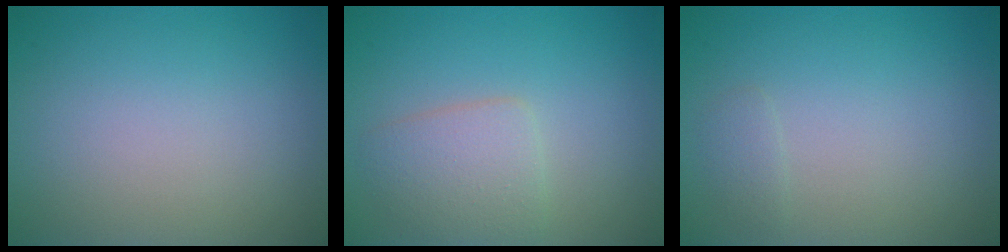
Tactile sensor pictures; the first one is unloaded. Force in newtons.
{"total": 2.9, "press": 2.9, "slide": 0.2}
{"total": 0.8, "press": 0.8, "slide": 0.1}